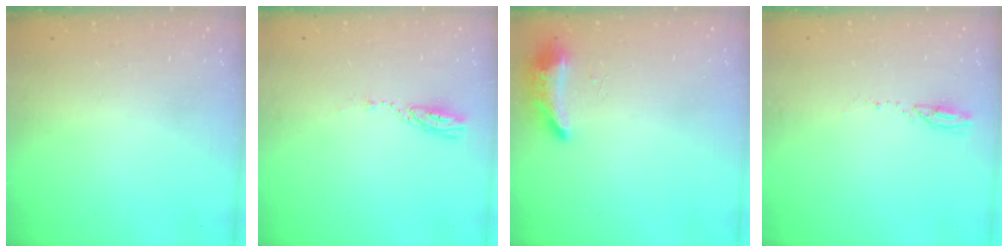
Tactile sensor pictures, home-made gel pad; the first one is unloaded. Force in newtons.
{"total": 3.7, "press": 3.7, "slide": 0.2}
{"total": 8.6, "press": 8.4, "slide": 2.2}
{"total": 2.5, "press": 2.5, "slide": 0.2}